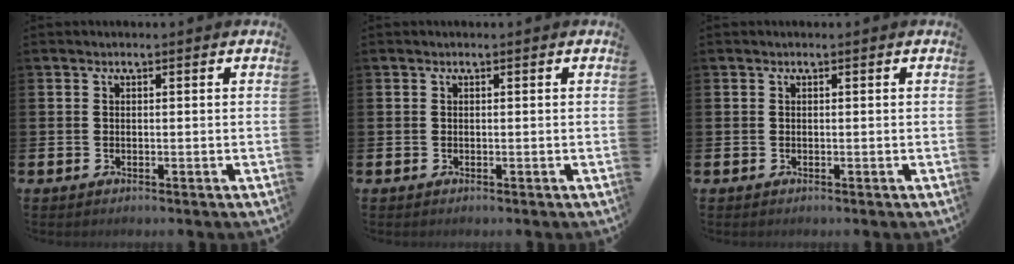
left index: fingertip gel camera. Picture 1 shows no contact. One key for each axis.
{"total": 0.0}
{"total": 0.0}